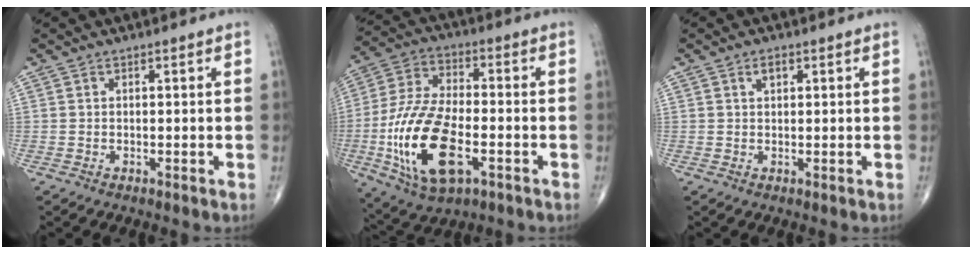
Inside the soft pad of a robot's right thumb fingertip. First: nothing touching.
{"total": 19.5, "force": [-5.4, 9.3, 16.3], "torque": [-0.332, 0.013, -0.093]}
{"total": 1.8, "force": [0.8, 1.0, 1.2], "torque": [-0.017, 0.000, 0.014]}